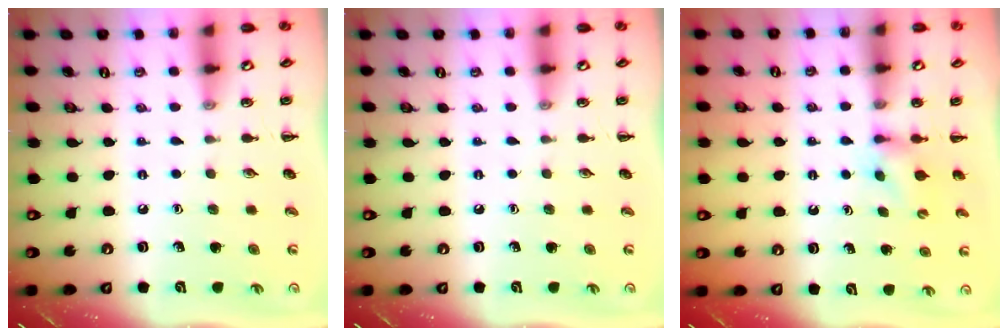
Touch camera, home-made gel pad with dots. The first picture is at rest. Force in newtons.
{"total": 0.0}
{"total": 3.8, "press": 3.6, "slide": 1.2}